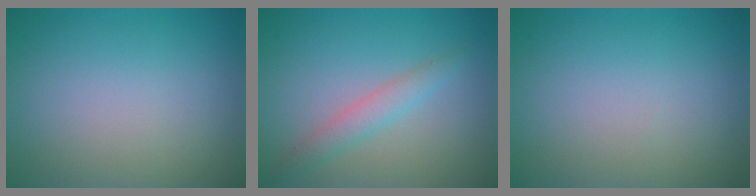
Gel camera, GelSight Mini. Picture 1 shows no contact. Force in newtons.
{"total": 2.0, "press": 2.0, "slide": 0.2}
{"total": 0.0}